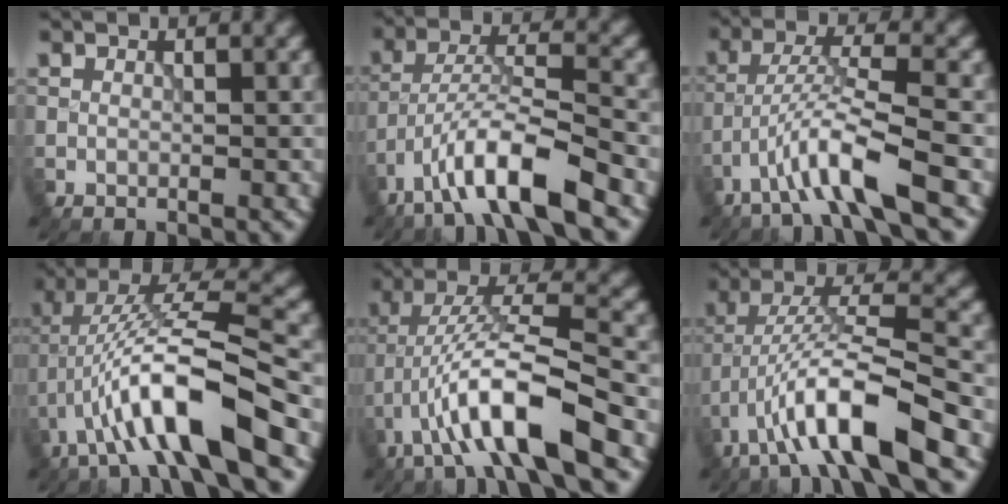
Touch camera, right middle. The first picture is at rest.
{"total": 8.3, "force": [-5.4, 1.6, 6.2], "torque": [-0.107, 0.008, -0.099]}
{"total": 6.2, "force": [-3.8, 0.5, 4.9], "torque": [-0.090, 0.006, -0.076]}
{"total": 9.8, "force": [-4.1, 1.9, 8.7], "torque": [-0.162, 0.022, -0.073]}
{"total": 9.3, "force": [-4.5, 1.7, 8.0], "torque": [-0.150, 0.016, -0.084]}
{"total": 9.7, "force": [-5.1, 2.0, 8.0], "torque": [-0.145, 0.012, -0.095]}